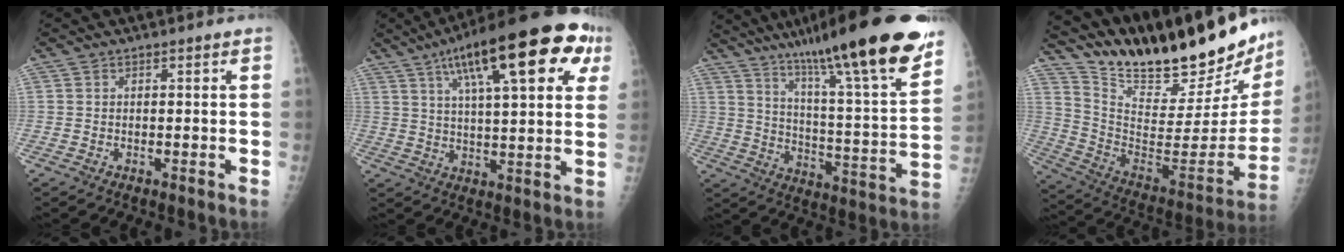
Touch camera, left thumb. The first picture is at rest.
{"total": 24.3, "force": [11.0, 7.3, 20.4], "torque": [-0.287, 0.007, 0.158]}
{"total": 27.6, "force": [19.2, 3.3, 19.5], "torque": [-0.290, -0.062, 0.295]}
{"total": 32.8, "force": [26.6, 8.5, 17.2], "torque": [-0.254, -0.131, 0.396]}